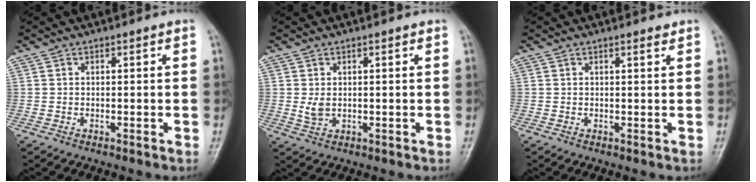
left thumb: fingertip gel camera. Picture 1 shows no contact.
{"total": 2.8, "force": [0.6, 1.8, 2.1], "torque": [-0.032, -0.009, 0.015]}
{"total": 1.0, "force": [0.8, 0.2, 0.6], "torque": [-0.008, -0.005, 0.012]}